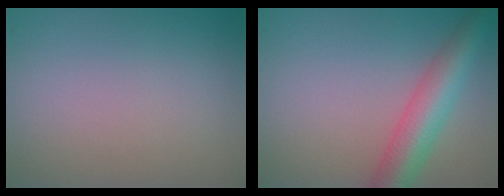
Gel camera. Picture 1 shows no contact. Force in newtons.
{"total": 5.7, "press": 5.7, "slide": 0.2}